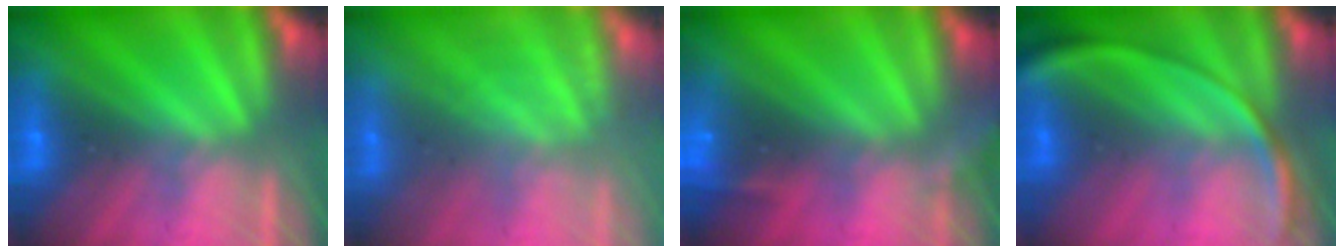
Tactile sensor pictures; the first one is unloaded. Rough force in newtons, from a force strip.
{"total": 2.9}
{"total": 5.8}
{"total": 2.7}